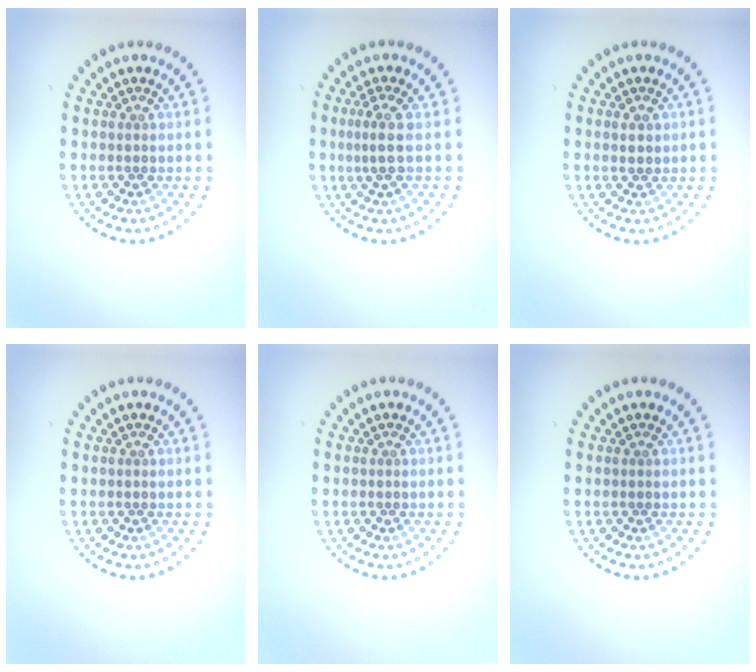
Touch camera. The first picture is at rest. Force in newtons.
{"total": 2.0, "press": 1.6, "slide": 1.3}
{"total": 1.2, "press": 1.2, "slide": 0.3}
{"total": 0.0}
{"total": 0.0}
{"total": 0.0}